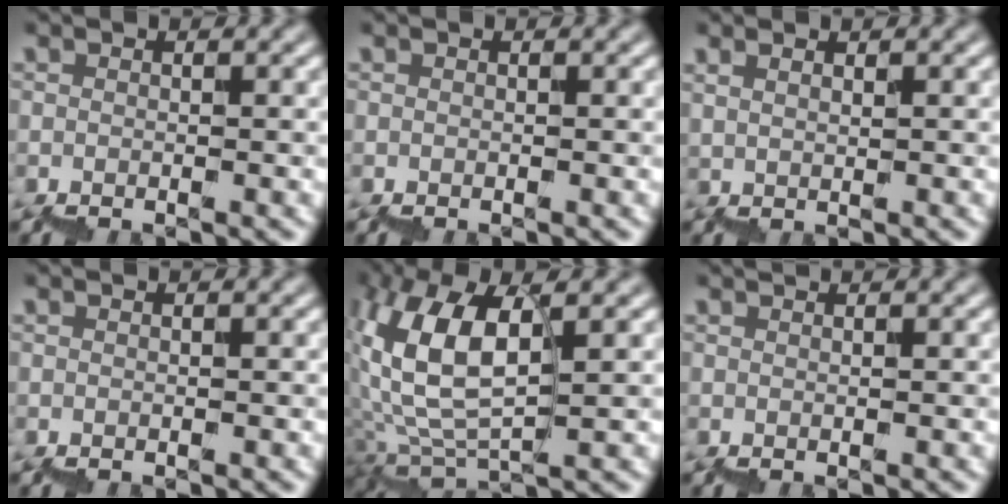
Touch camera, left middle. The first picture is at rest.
{"total": 0.0}
{"total": 0.7, "force": [0.6, 0.0, 0.4], "torque": [0.005, -0.004, 0.014]}
{"total": 0.0}
{"total": 6.9, "force": [3.8, 1.7, 5.5], "torque": [-0.120, 0.007, 0.073]}
{"total": 0.0}